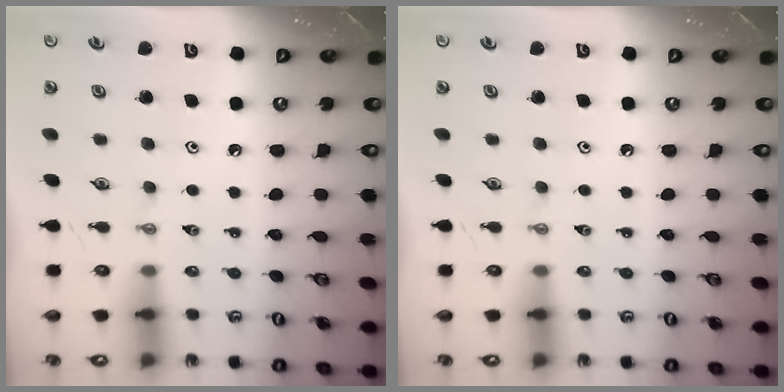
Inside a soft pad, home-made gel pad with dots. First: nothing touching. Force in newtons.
{"total": 0.0}